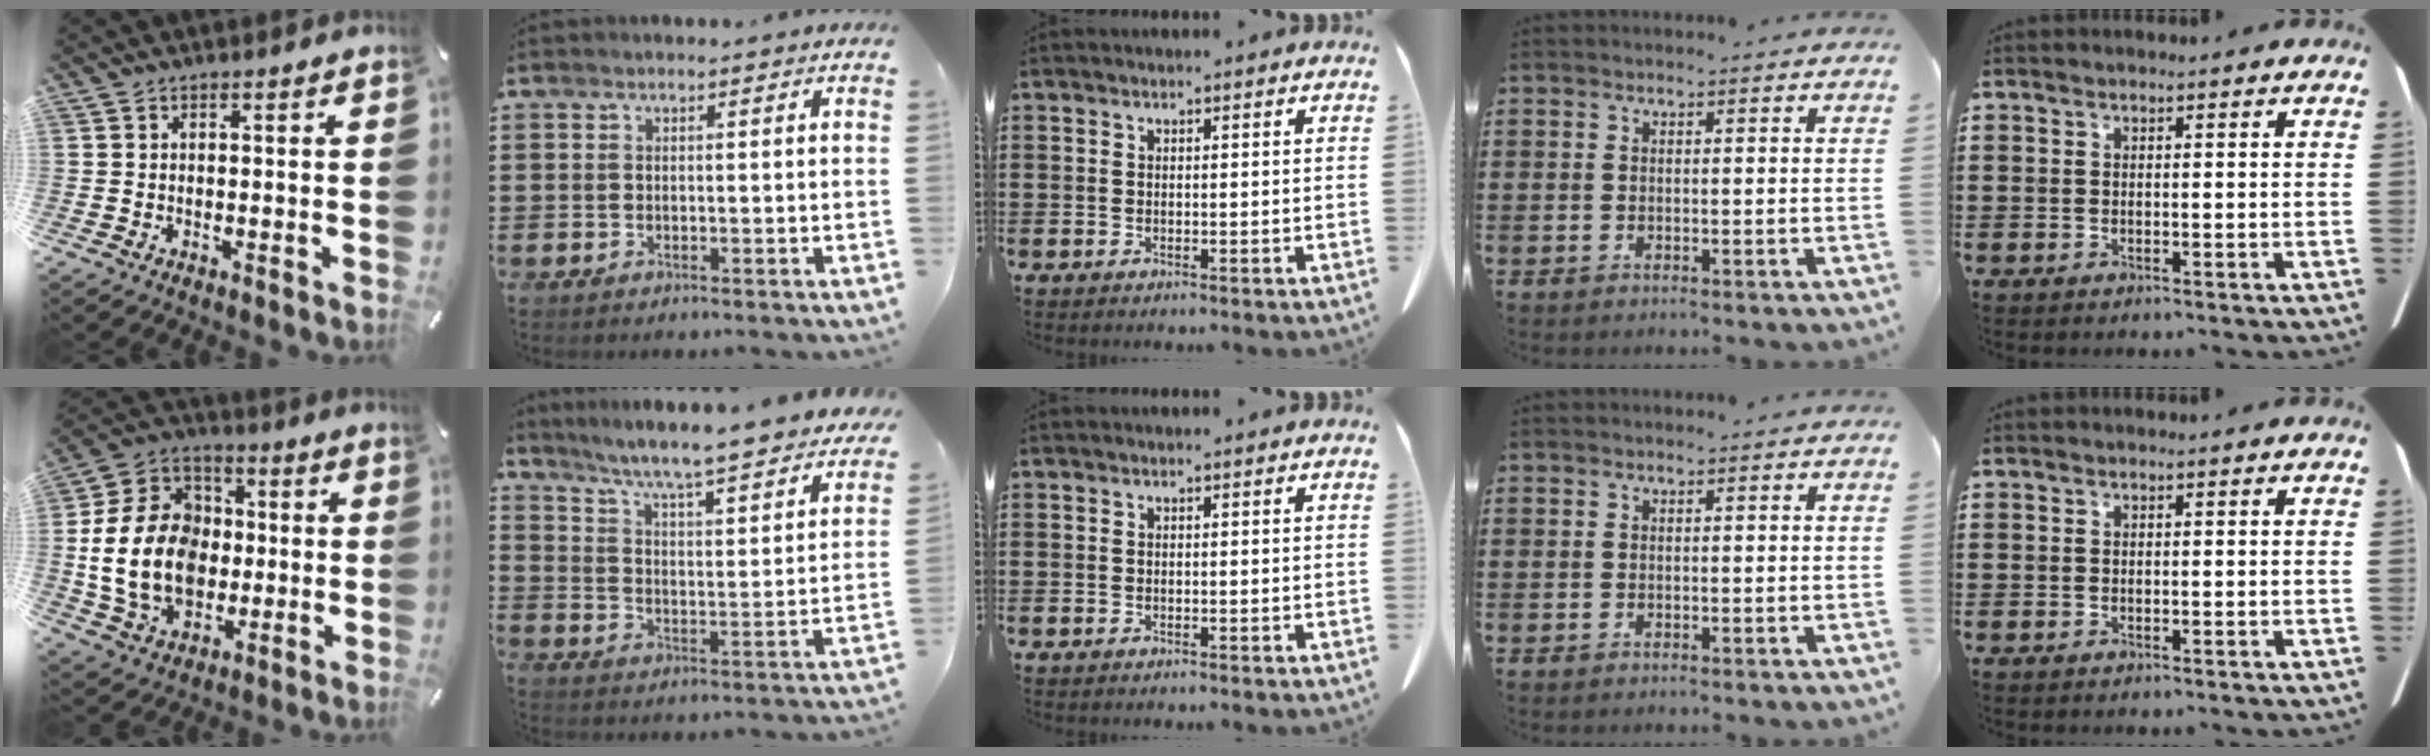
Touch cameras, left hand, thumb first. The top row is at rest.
{"thumb": {"total": 19.8, "force": [-2.0, 15.6, 12.0], "torque": [-0.267, 0.020, -0.034]}, "index": {"total": 5.6, "force": [4.7, -0.5, 3.0], "torque": [-0.078, -0.049, 0.068]}}